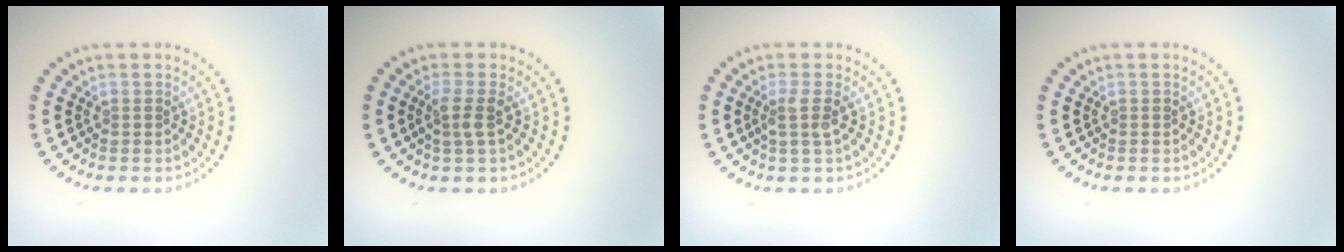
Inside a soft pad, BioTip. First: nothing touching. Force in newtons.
{"total": 1.8, "press": 1.4, "slide": 1.1}
{"total": 1.8, "press": 1.3, "slide": 1.3}
{"total": 0.0}